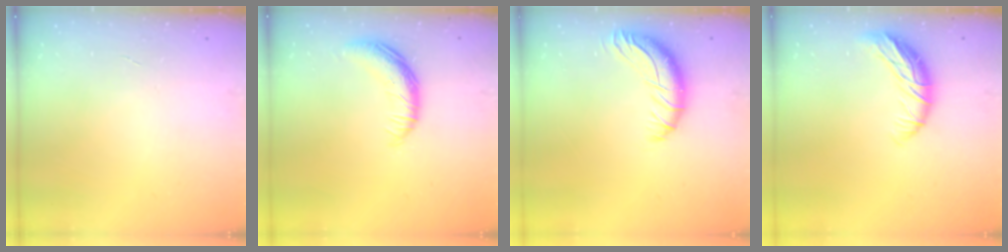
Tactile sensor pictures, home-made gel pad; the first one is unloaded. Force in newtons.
{"total": 11.5, "press": 11.5, "slide": 0.5}
{"total": 12.4, "press": 12.1, "slide": 2.6}
{"total": 9.9, "press": 9.9, "slide": 0.4}